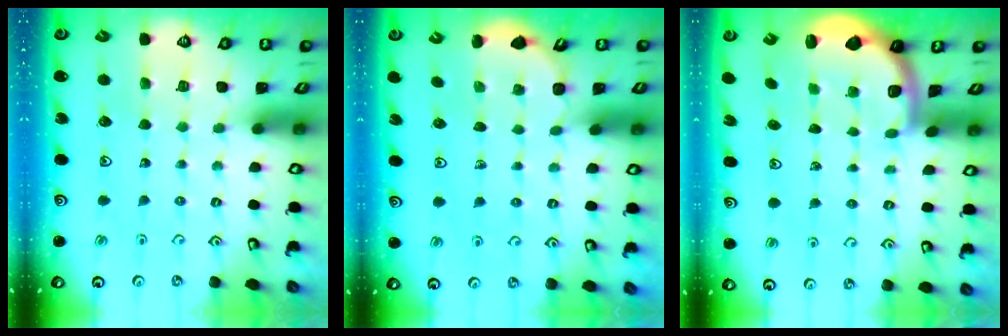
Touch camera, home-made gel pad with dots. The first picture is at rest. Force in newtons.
{"total": 2.3, "press": 1.8, "slide": 1.4}
{"total": 2.0, "press": 2.0, "slide": 0.5}